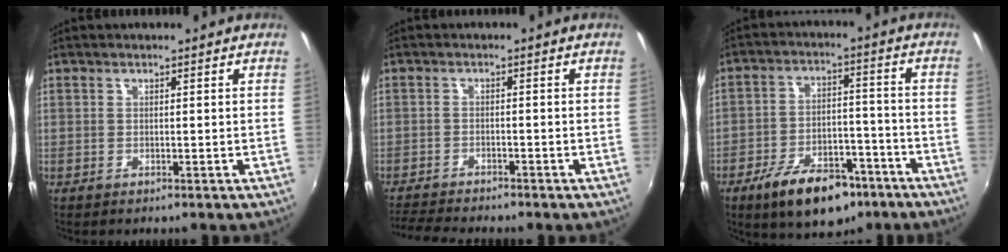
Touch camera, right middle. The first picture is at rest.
{"total": 6.7, "force": [-6.3, 0.8, 2.2], "torque": [-0.064, -0.018, -0.106]}
{"total": 14.5, "force": [-9.5, 7.1, 8.4], "torque": [-0.156, 0.006, -0.140]}